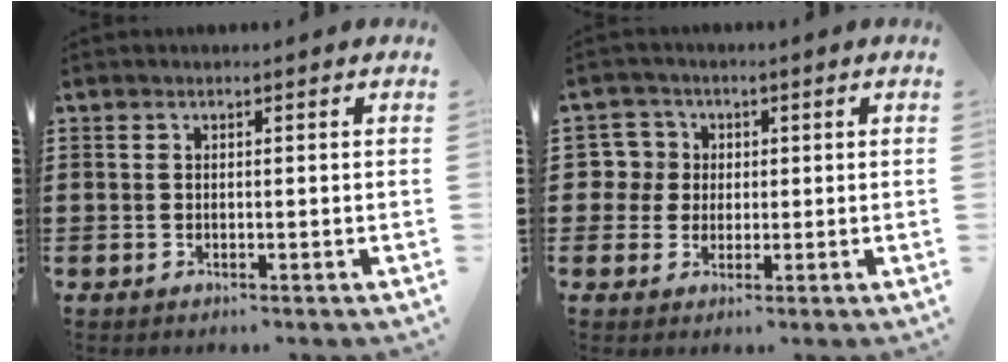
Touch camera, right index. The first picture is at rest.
{"total": 4.7, "force": [0.7, 4.6, 0.4], "torque": [-0.032, 0.015, 0.013]}